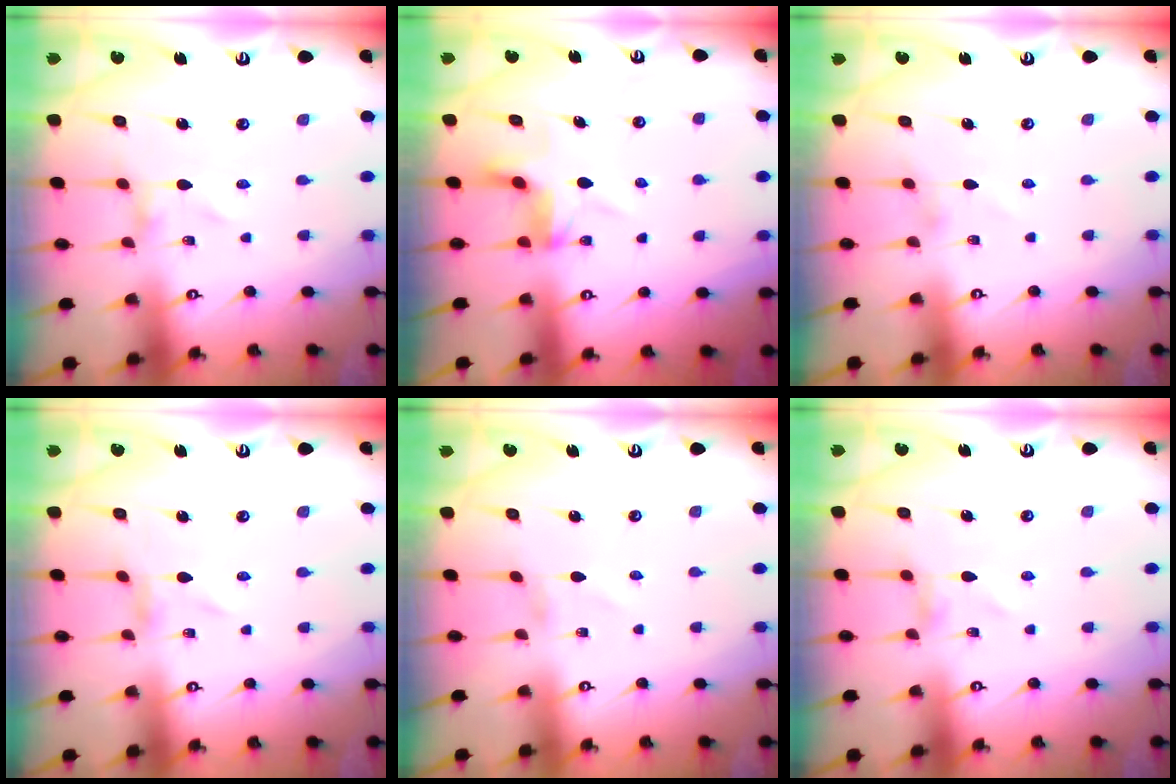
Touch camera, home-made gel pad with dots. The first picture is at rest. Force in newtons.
{"total": 5.4, "press": 5.0, "slide": 1.8}
{"total": 1.5, "press": 1.5, "slide": 0.4}
{"total": 0.0}
{"total": 1.0, "press": 1.0, "slide": 0.0}
{"total": 2.3, "press": 2.3, "slide": 0.3}